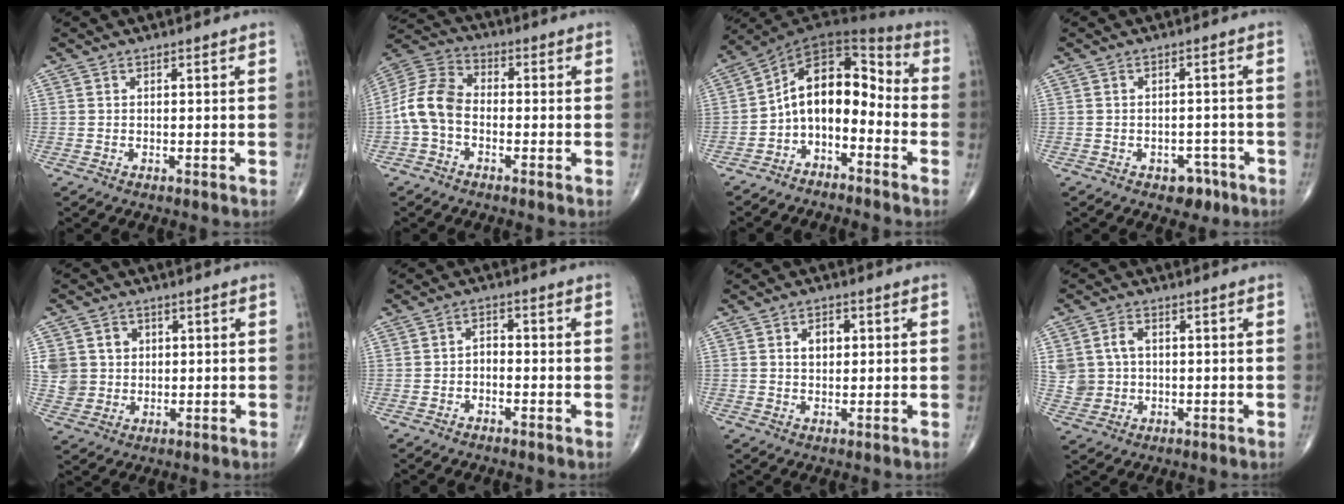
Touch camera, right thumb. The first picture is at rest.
{"total": 9.4, "force": [-2.1, 6.4, 6.6], "torque": [-0.128, 0.029, -0.055]}
{"total": 11.7, "force": [-3.9, 7.2, 8.3], "torque": [-0.096, 0.093, -0.081]}
{"total": 4.0, "force": [-2.3, 2.7, 1.8], "torque": [-0.004, 0.017, -0.026]}
{"total": 7.7, "force": [1.6, 7.1, 2.6], "torque": [-0.024, 0.001, 0.039]}
{"total": 2.2, "force": [-1.0, 1.4, 1.3], "torque": [-0.012, 0.018, -0.025]}
{"total": 3.7, "force": [0.9, 2.5, 2.6], "torque": [-0.031, 0.003, 0.013]}
{"total": 6.5, "force": [0.8, 5.4, 3.4], "torque": [-0.054, 0.005, 0.022]}